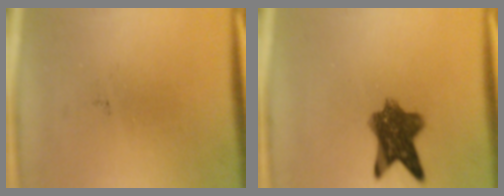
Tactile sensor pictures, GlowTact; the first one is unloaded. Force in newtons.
{"total": 8.2}